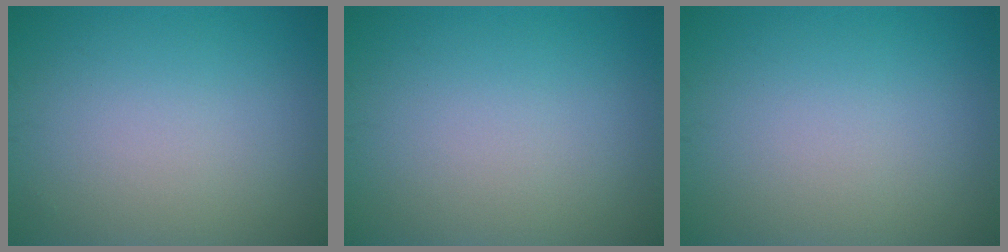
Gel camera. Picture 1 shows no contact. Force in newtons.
{"total": 0.0}
{"total": 0.0}